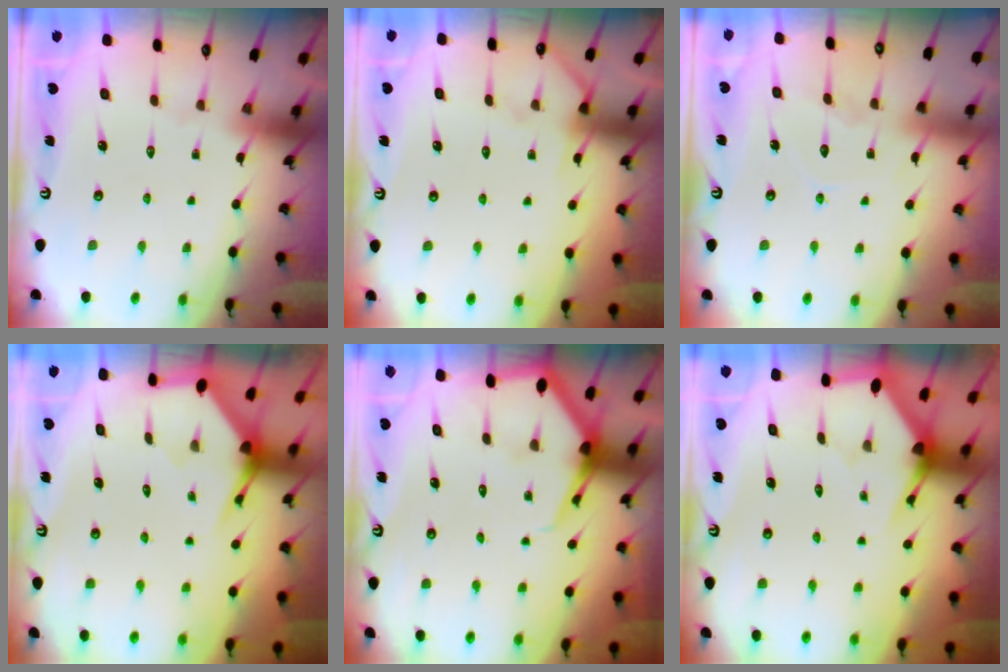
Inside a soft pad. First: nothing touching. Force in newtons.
{"total": 4.9, "press": 4.8, "slide": 0.7}
{"total": 6.6, "press": 6.6, "slide": 0.7}
{"total": 3.5, "press": 3.5, "slide": 0.3}
{"total": 5.6, "press": 5.6, "slide": 0.7}
{"total": 3.4, "press": 3.4, "slide": 0.1}